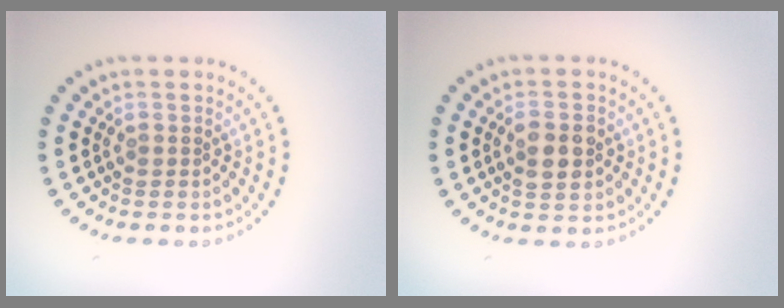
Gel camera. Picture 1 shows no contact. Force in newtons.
{"total": 2.9, "press": 2.9, "slide": 0.1}